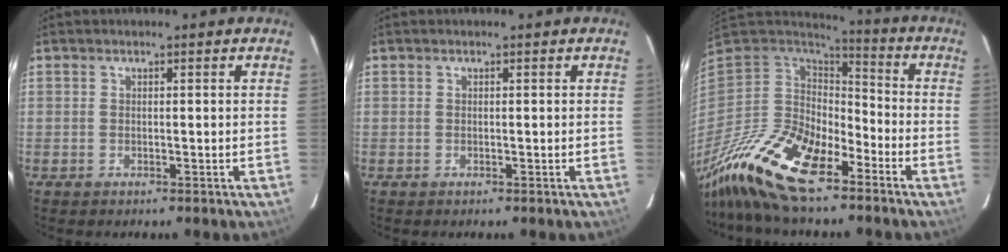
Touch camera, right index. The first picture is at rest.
{"total": 0.0}
{"total": 19.5, "force": [-13.8, 7.1, 11.8], "torque": [-0.247, -0.031, -0.258]}